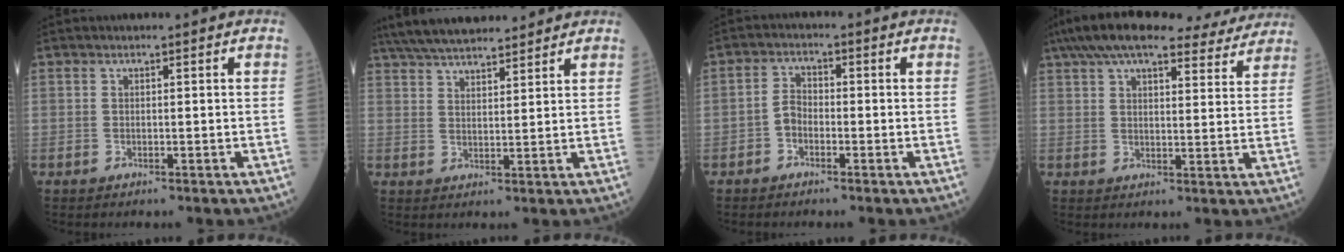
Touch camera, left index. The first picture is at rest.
{"total": 13.4, "force": [11.9, 2.5, 5.5], "torque": [-0.099, 0.034, 0.194]}
{"total": 2.5, "force": [-1.1, 1.6, 1.6], "torque": [-0.028, 0.006, -0.028]}
{"total": 21.9, "force": [18.8, 5.2, 9.9], "torque": [-0.167, 0.049, 0.252]}